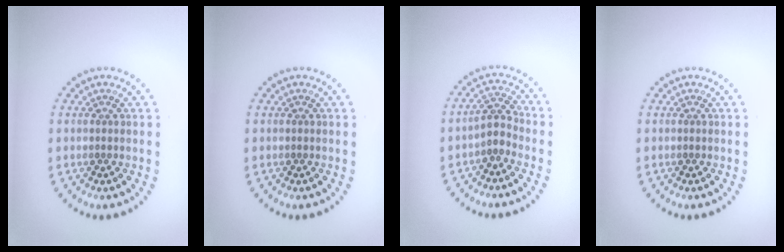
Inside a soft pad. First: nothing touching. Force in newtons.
{"total": 0.0}
{"total": 2.0, "press": 1.6, "slide": 1.2}
{"total": 0.0}